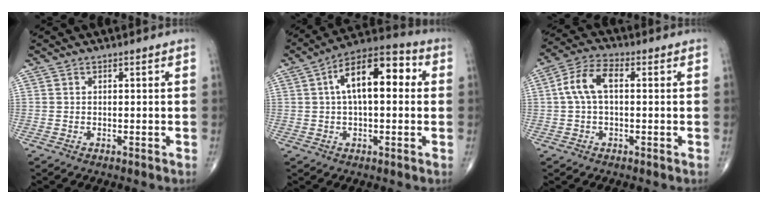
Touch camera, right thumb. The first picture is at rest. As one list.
[{"total": 13.9, "force": [2.5, 6.5, 12.0], "torque": [-0.182, 0.036, 0.030]}, {"total": 7.4, "force": [0.7, 3.9, 6.2], "torque": [-0.127, 0.026, 0.008]}]